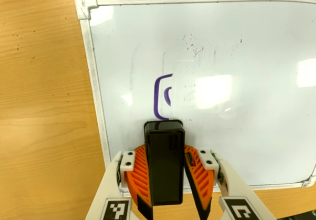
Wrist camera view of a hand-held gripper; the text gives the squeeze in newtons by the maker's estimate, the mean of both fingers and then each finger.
{"total": 8.8, "left": 8.9, "right": 8.6}